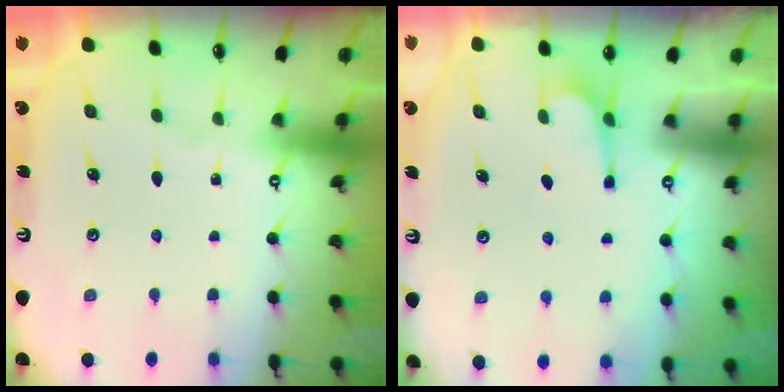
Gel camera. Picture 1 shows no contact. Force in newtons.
{"total": 2.8, "press": 2.7, "slide": 0.9}